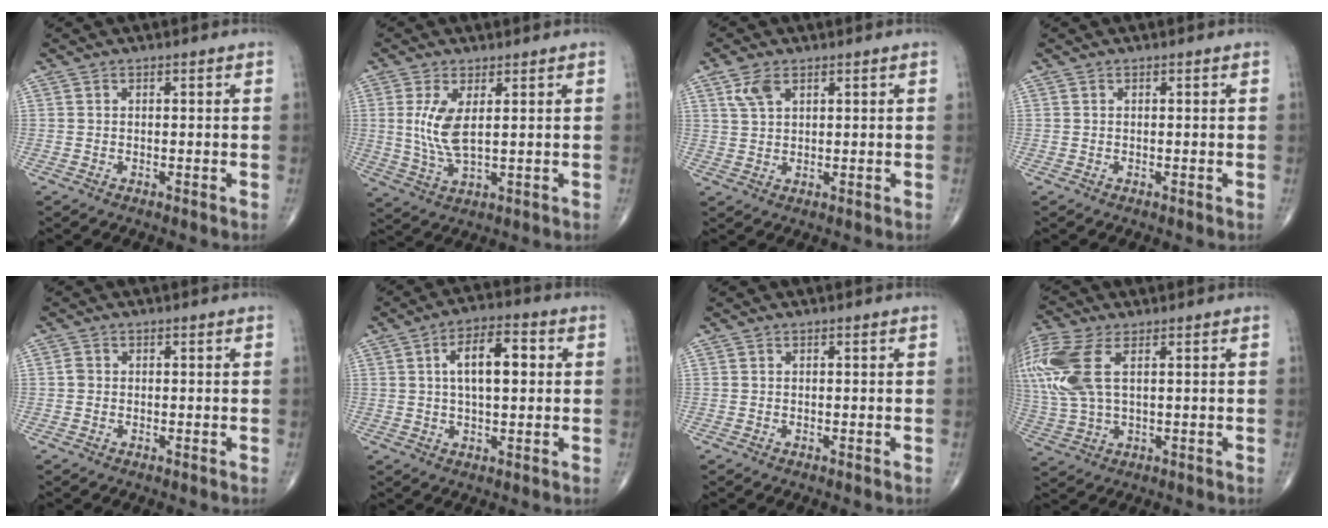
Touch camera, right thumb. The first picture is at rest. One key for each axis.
{"total": 7.2, "fx": 1.5, "fy": 2.7, "fz": 6.5, "tx": -0.144, "ty": -0.015, "tz": 0.037}
{"total": 4.2, "fx": 2.2, "fy": 2.1, "fz": 2.9, "tx": -0.058, "ty": 0.001, "tz": 0.051}
{"total": 0.0}
{"total": 1.1, "fx": -0.1, "fy": 1.0, "fz": 0.5, "tx": -0.006, "ty": 0.002, "tz": -0.003}
{"total": 9.7, "fx": 1.8, "fy": 4.3, "fz": 8.5, "tx": -0.128, "ty": 0.013, "tz": 0.024}
{"total": 0.0}
{"total": 15.4, "fx": 4.6, "fy": 7.8, "fz": 12.5, "tx": -0.326, "ty": 0.003, "tz": 0.092}